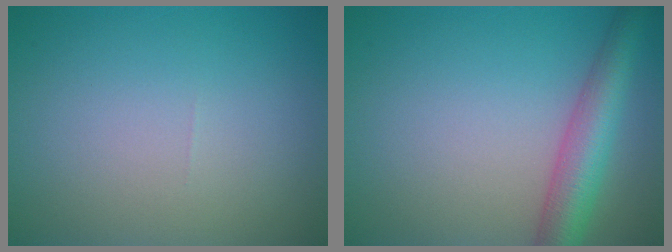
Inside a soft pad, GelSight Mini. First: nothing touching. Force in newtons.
{"total": 5.1, "press": 5.1, "slide": 0.2}